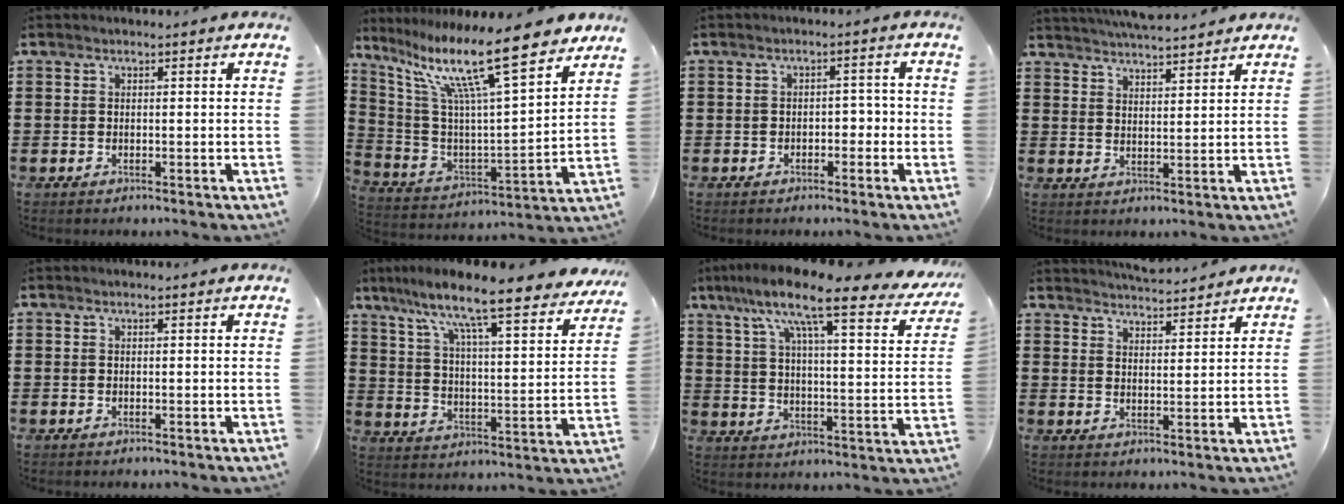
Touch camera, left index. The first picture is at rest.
{"total": 15.1, "force": [10.7, 1.9, 10.5], "torque": [-0.217, -0.067, 0.171]}
{"total": 1.9, "force": [-1.2, 1.0, 1.1], "torque": [-0.027, 0.006, -0.029]}
{"total": 4.3, "force": [4.3, 0.0, 0.7], "torque": [-0.027, -0.018, 0.078]}
{"total": 0.0}
{"total": 10.0, "force": [8.4, 0.3, 5.5], "torque": [-0.132, -0.062, 0.133]}
{"total": 12.5, "force": [9.4, 1.4, 8.1], "torque": [-0.166, -0.055, 0.148]}
{"total": 3.9, "force": [3.9, -0.1, 0.3], "torque": [-0.018, -0.016, 0.071]}